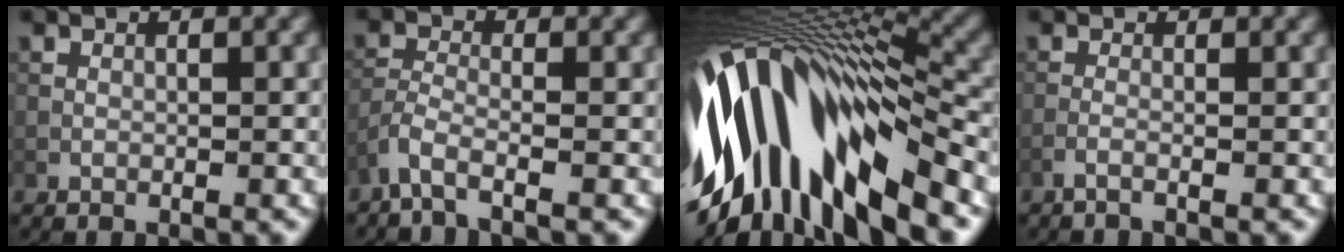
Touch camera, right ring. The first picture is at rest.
{"total": 2.5, "force": [-2.0, 0.5, 1.4], "torque": [-0.031, -0.003, -0.053]}
{"total": 15.9, "force": [-4.9, 7.2, 13.3], "torque": [-0.260, -0.006, -0.074]}
{"total": 1.1, "force": [-0.7, 0.2, 0.8], "torque": [-0.009, -0.002, -0.024]}